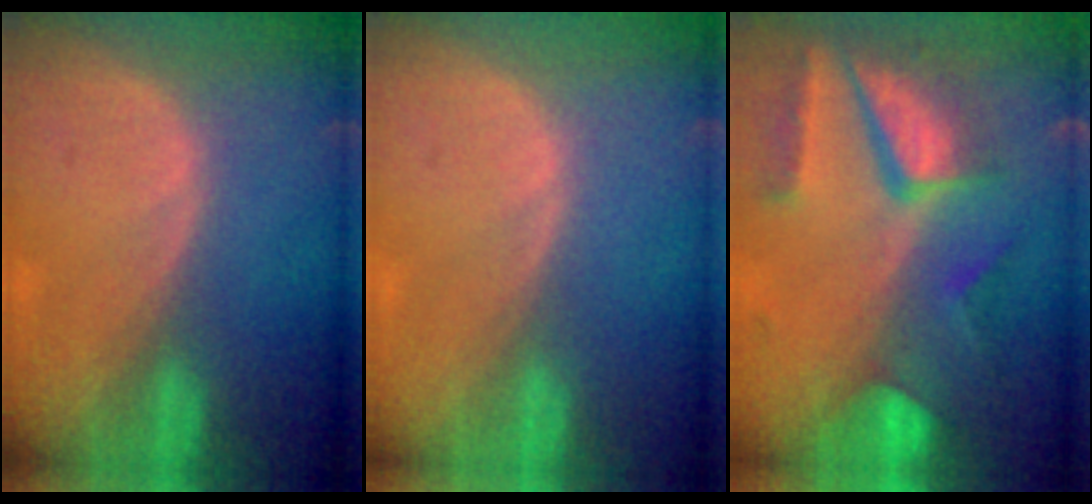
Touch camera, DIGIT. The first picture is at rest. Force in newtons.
{"total": 0.0}
{"total": 10.4, "press": 8.7, "slide": 5.7}